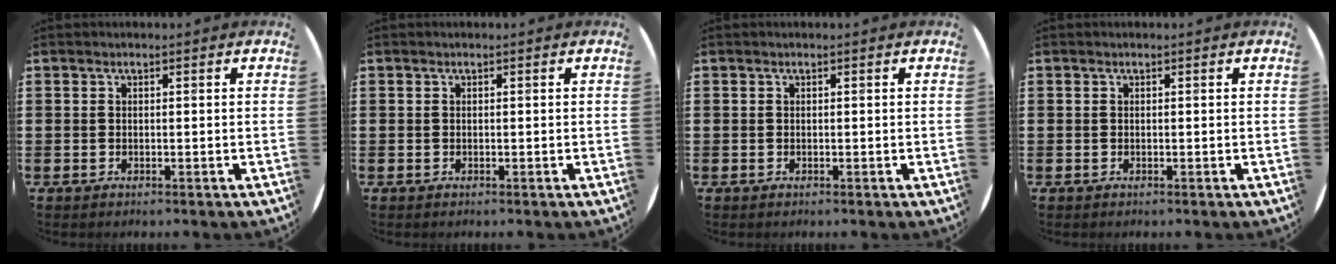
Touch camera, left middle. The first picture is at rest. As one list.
[{"total": 0.0}, {"total": 0.0}, {"total": 0.0}]